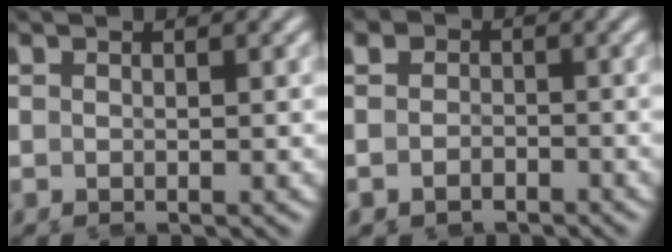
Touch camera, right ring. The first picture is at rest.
{"total": 4.1, "force": [-1.8, 3.5, 0.9], "torque": [-0.033, -0.021, -0.033]}